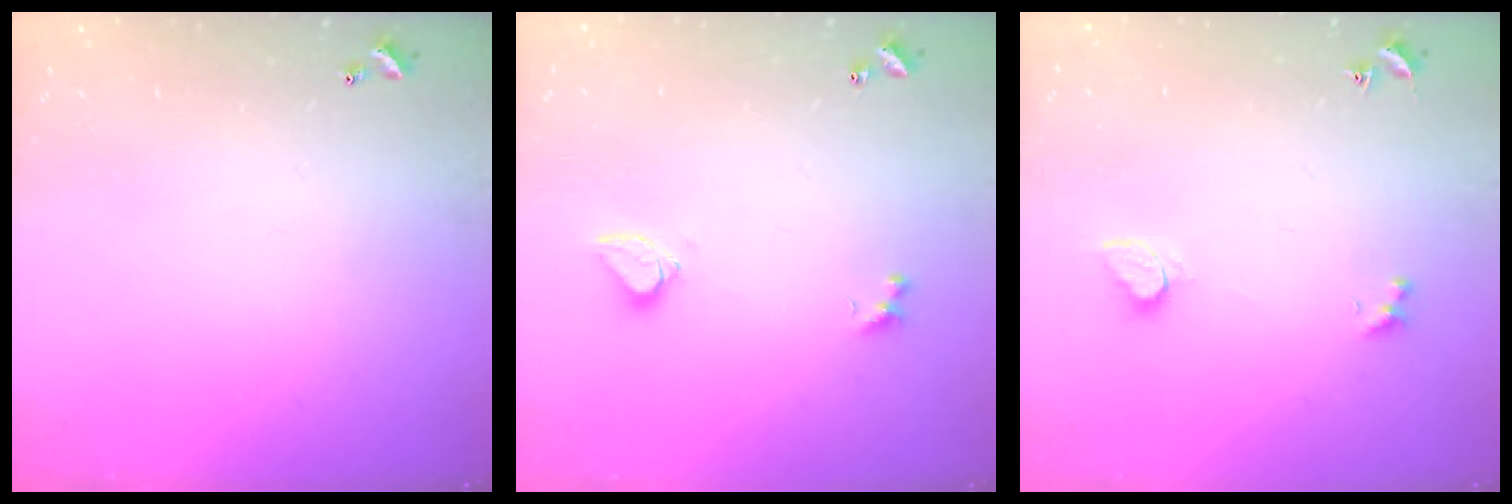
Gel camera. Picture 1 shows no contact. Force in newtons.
{"total": 2.9, "press": 2.8, "slide": 0.7}
{"total": 1.8, "press": 1.7, "slide": 0.6}